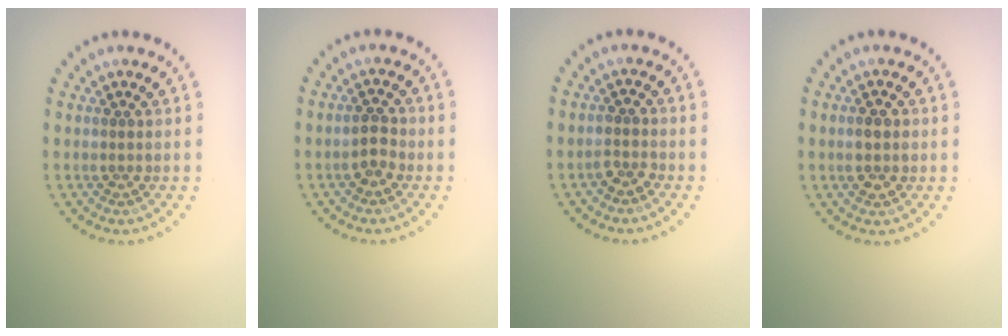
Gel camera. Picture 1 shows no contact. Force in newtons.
{"total": 1.9, "press": 1.8, "slide": 0.6}
{"total": 1.1, "press": 1.0, "slide": 0.5}
{"total": 1.9, "press": 1.9, "slide": 0.0}